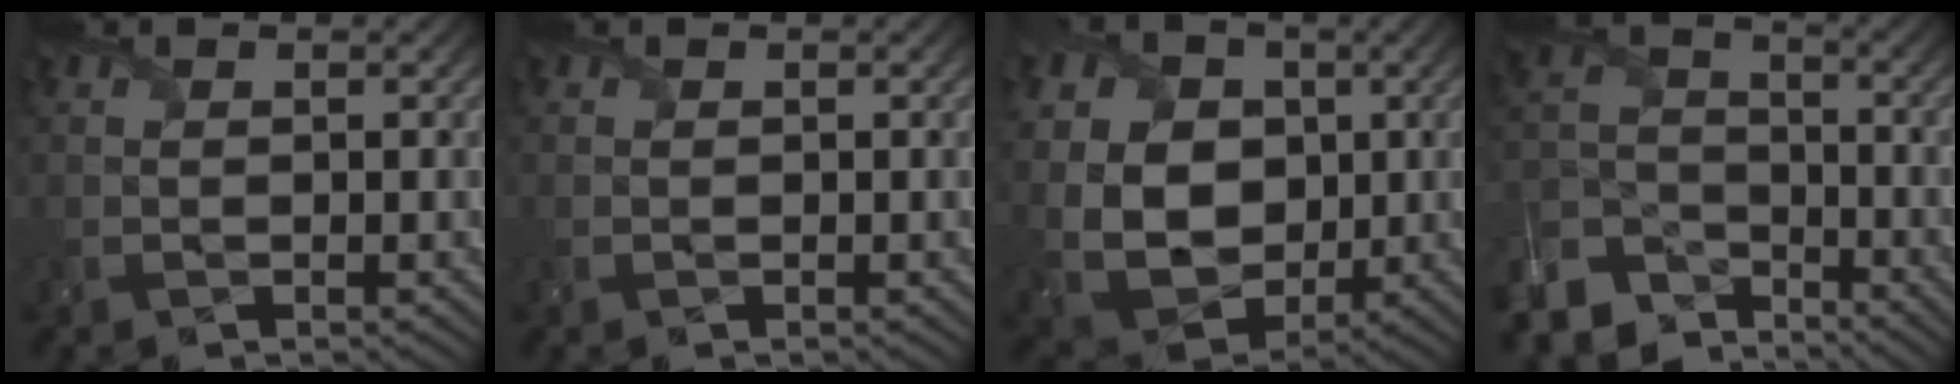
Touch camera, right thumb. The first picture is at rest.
{"total": 0.0}
{"total": 13.0, "force": [1.6, 10.6, 7.4], "torque": [-0.201, 0.011, 0.026]}
{"total": 10.7, "force": [-7.8, 6.3, 3.7], "torque": [-0.115, -0.023, -0.145]}